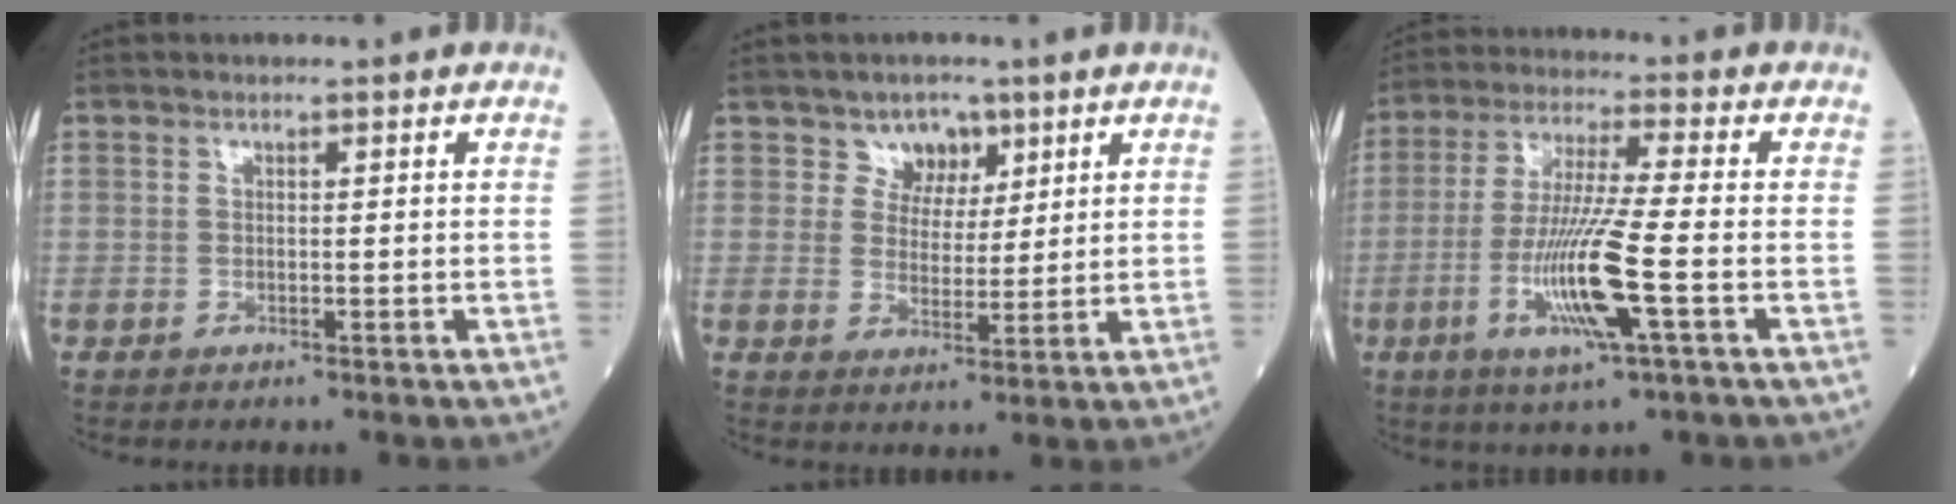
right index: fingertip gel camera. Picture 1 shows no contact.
{"total": 4.4, "force": [2.8, 3.3, 0.7], "torque": [-0.006, 0.005, 0.049]}
{"total": 11.8, "force": [-3.5, -0.2, 11.3], "torque": [-0.230, -0.016, -0.068]}